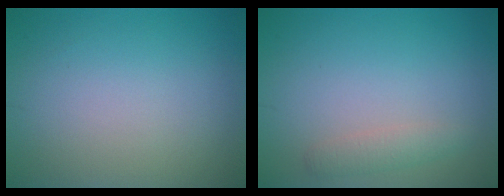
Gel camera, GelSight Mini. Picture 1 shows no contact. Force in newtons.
{"total": 1.5, "press": 1.5, "slide": 0.0}